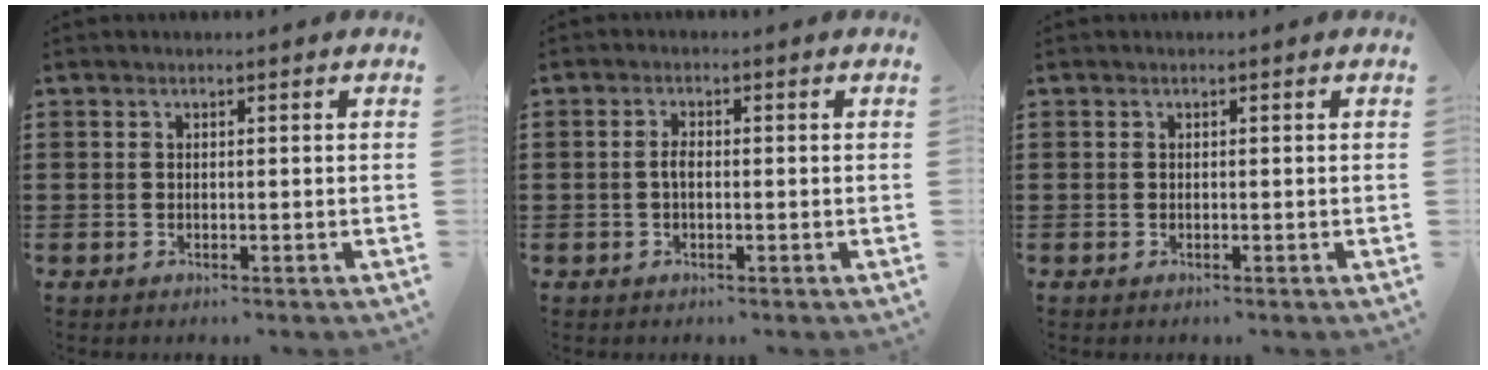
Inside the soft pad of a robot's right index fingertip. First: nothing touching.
{"total": 1.9, "force": [-0.3, 0.8, 1.7], "torque": [-0.039, -0.002, -0.009]}
{"total": 0.0}